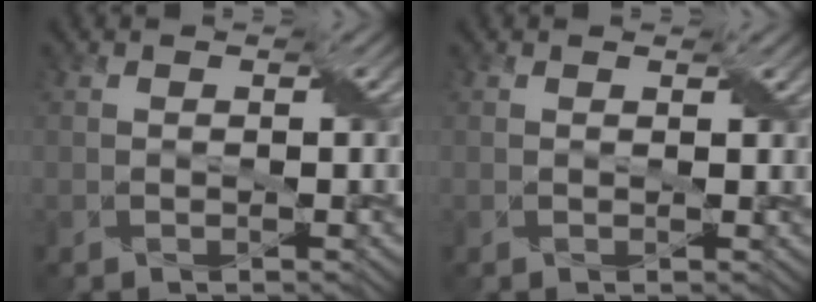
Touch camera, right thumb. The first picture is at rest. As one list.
[{"total": 0.5, "force": [0.5, 0.1, 0.2], "torque": [-0.004, 0.001, 0.008]}]